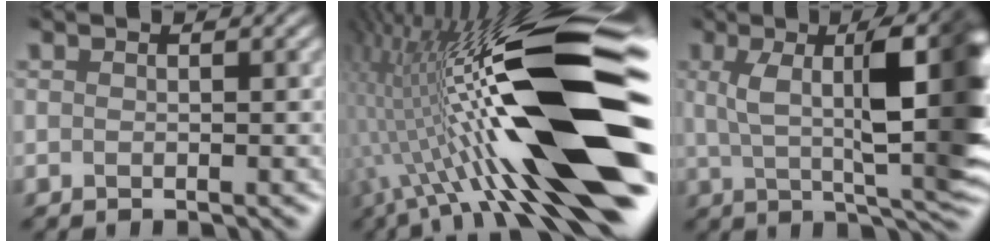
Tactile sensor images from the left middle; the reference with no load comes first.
{"total": 17.1, "force": [0.4, 4.4, 16.6], "torque": [-0.270, 0.017, -0.005]}
{"total": 10.9, "force": [3.2, 2.6, 10.1], "torque": [-0.136, 0.006, 0.054]}